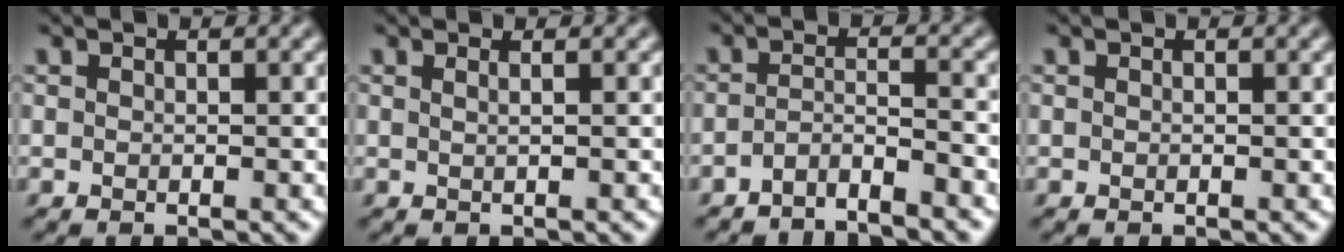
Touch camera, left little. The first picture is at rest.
{"total": 0.5, "force": [0.2, -0.1, 0.5], "torque": [-0.008, 0.003, 0.000]}
{"total": 2.5, "force": [-2.3, 0.0, 1.0], "torque": [-0.021, 0.004, -0.050]}
{"total": 0.0}